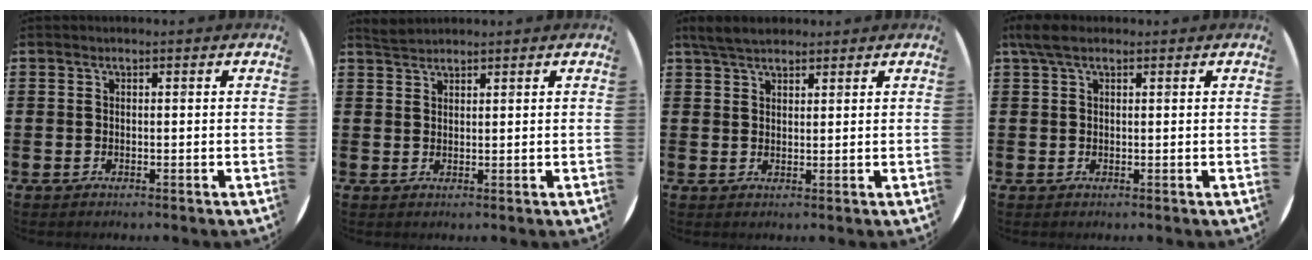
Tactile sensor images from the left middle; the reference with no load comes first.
{"total": 1.9, "force": [1.9, 0.4, 0.1], "torque": [-0.005, 0.005, 0.037]}
{"total": 3.8, "force": [3.3, 1.1, 1.4], "torque": [-0.032, 0.002, 0.063]}
{"total": 2.8, "force": [1.7, 1.1, 1.9], "torque": [-0.041, 0.008, 0.029]}